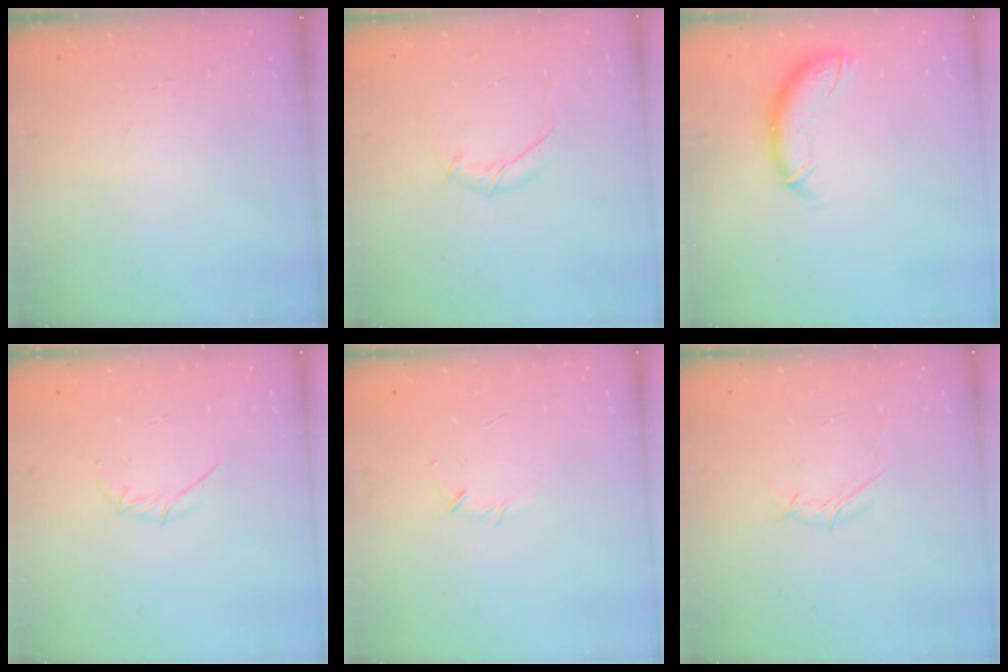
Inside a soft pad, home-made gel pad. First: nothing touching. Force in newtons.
{"total": 6.6, "press": 6.5, "slide": 1.4}
{"total": 10.7, "press": 10.6, "slide": 1.5}
{"total": 4.0, "press": 4.0, "slide": 0.7}
{"total": 3.1, "press": 3.0, "slide": 0.7}
{"total": 3.9, "press": 3.8, "slide": 0.8}